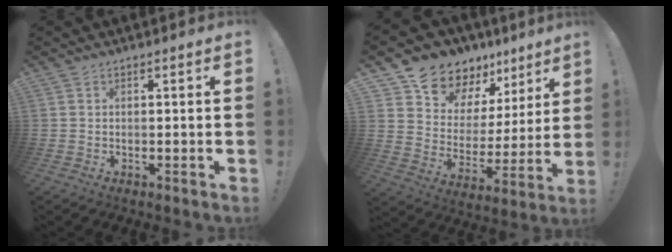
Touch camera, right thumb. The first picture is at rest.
{"total": 11.5, "force": [10.0, 5.6, 1.0], "torque": [-0.024, -0.095, 0.187]}